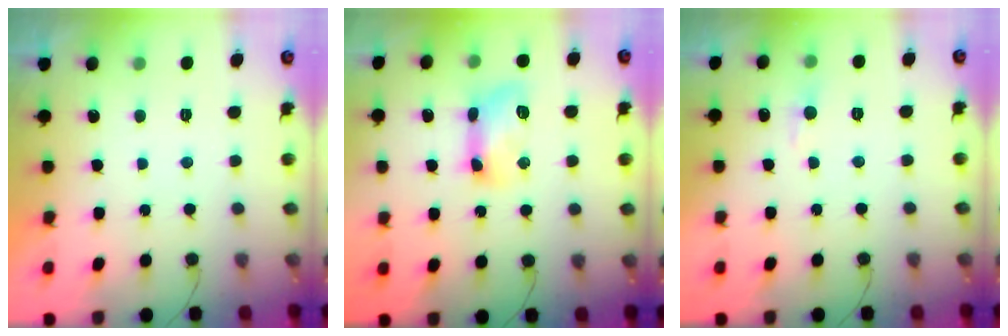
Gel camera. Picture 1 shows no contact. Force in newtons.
{"total": 9.6, "press": 9.6, "slide": 1.1}
{"total": 4.8, "press": 4.7, "slide": 0.7}